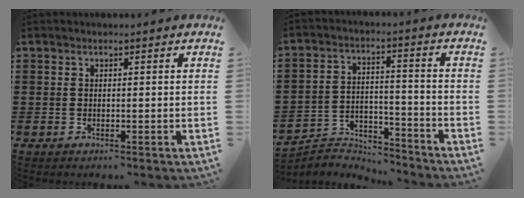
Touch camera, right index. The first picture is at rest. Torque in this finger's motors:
{"motor_torque": [-1.69, 0.45, -0.70, -0.21]}